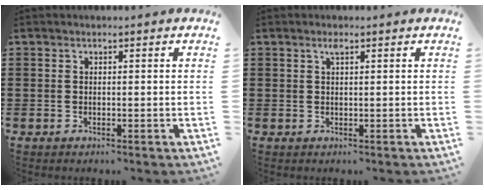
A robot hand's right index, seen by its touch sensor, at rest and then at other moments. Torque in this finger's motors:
{"motor_torque": [0.05, -0.03, 0.01, 0.02]}